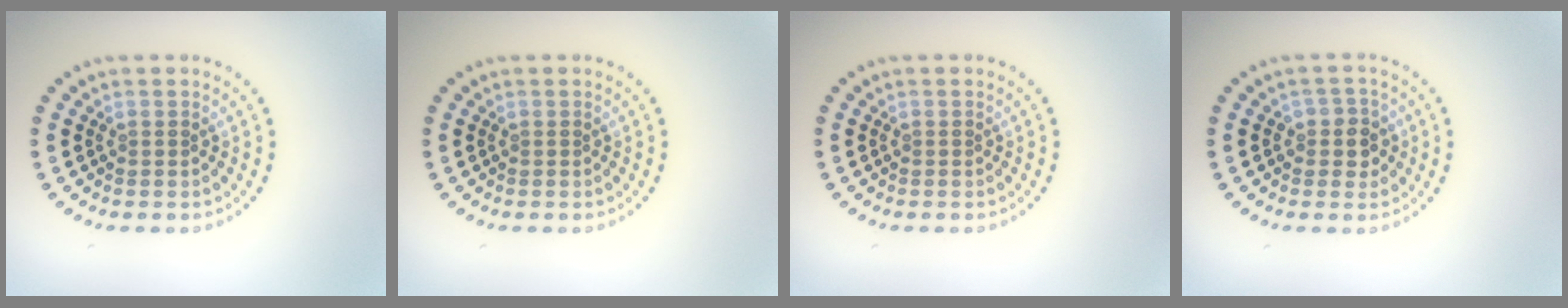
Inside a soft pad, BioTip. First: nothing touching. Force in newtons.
{"total": 0.0}
{"total": 0.0}
{"total": 2.2, "press": 2.0, "slide": 0.9}